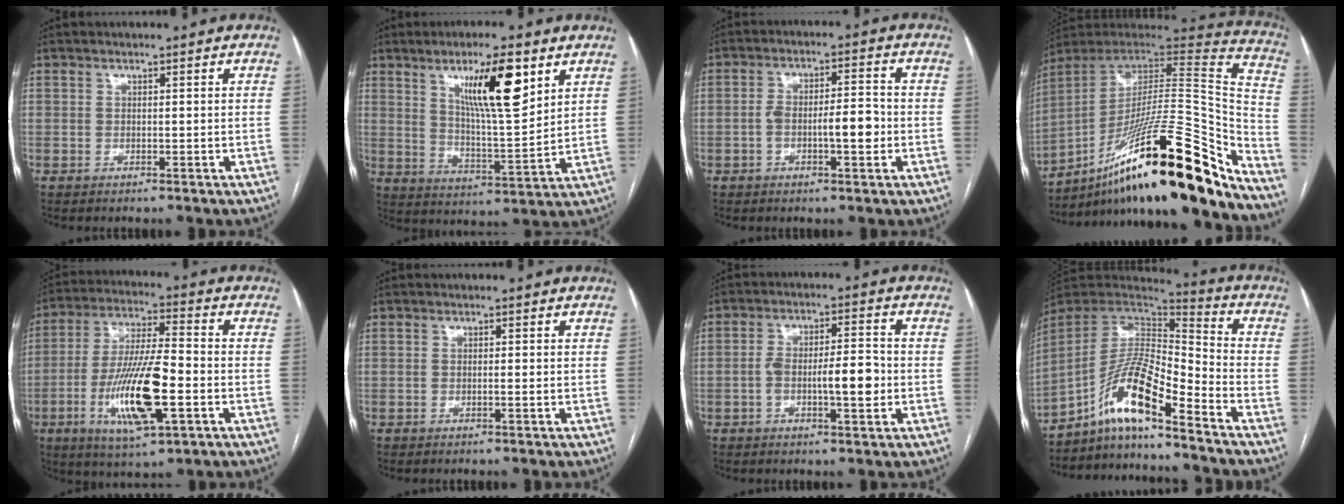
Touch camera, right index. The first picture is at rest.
{"total": 12.5, "force": [6.3, 1.8, 10.7], "torque": [-0.182, -0.004, 0.108]}
{"total": 6.7, "force": [-1.5, 1.7, 6.3], "torque": [-0.110, 0.018, -0.024]}
{"total": 31.9, "force": [-21.6, 2.8, 23.2], "torque": [-0.299, 0.005, -0.348]}
{"total": 16.9, "force": [-4.5, 3.6, 15.9], "torque": [-0.314, -0.013, -0.074]}
{"total": 0.5, "force": [-0.1, 0.0, 0.5], "torque": [-0.008, 0.000, -0.004]}
{"total": 8.0, "force": [-1.6, 2.0, 7.6], "torque": [-0.129, 0.016, -0.026]}
{"total": 13.3, "force": [-9.3, 1.1, 9.4], "torque": [-0.177, 0.015, -0.169]}